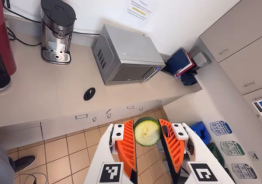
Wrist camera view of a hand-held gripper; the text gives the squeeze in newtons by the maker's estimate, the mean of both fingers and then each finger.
{"total": 8.5, "left": 8.3, "right": 8.6}